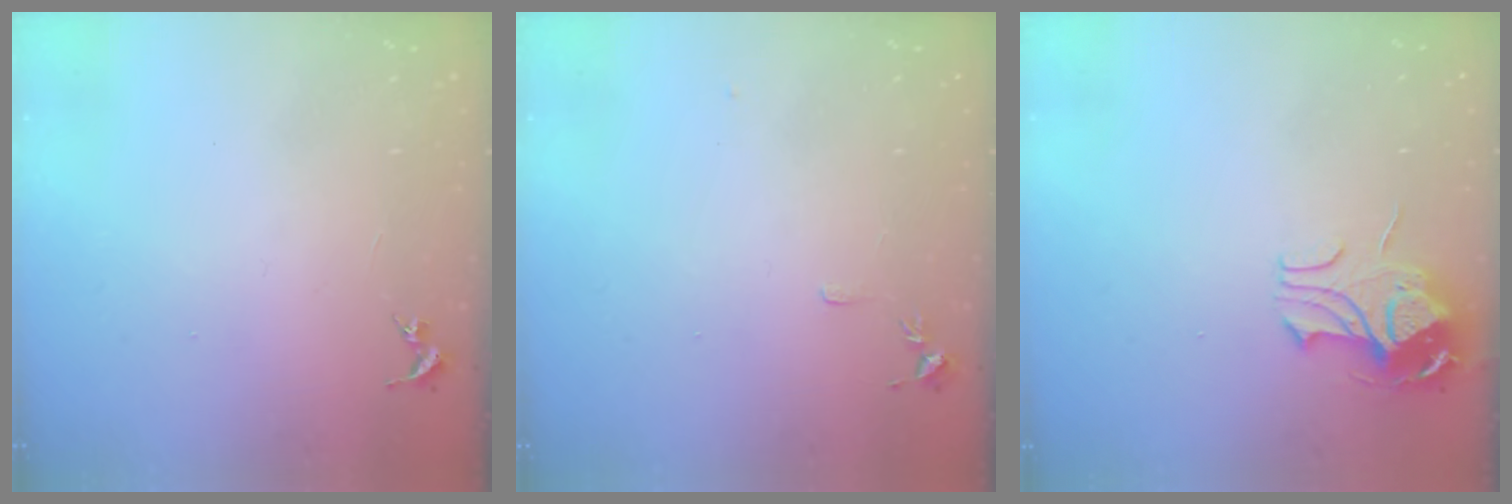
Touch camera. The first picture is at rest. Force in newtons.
{"total": 4.4, "press": 4.4, "slide": 0.6}
{"total": 9.6, "press": 9.6, "slide": 1.1}